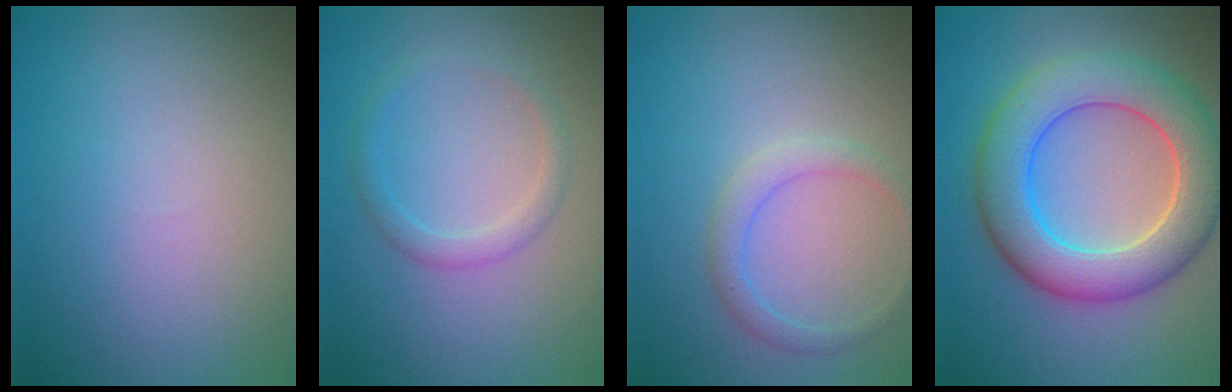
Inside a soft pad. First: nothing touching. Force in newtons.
{"total": 1.7, "press": 1.7, "slide": 0.1}
{"total": 1.9, "press": 1.9, "slide": 0.1}
{"total": 8.3, "press": 8.3, "slide": 0.7}